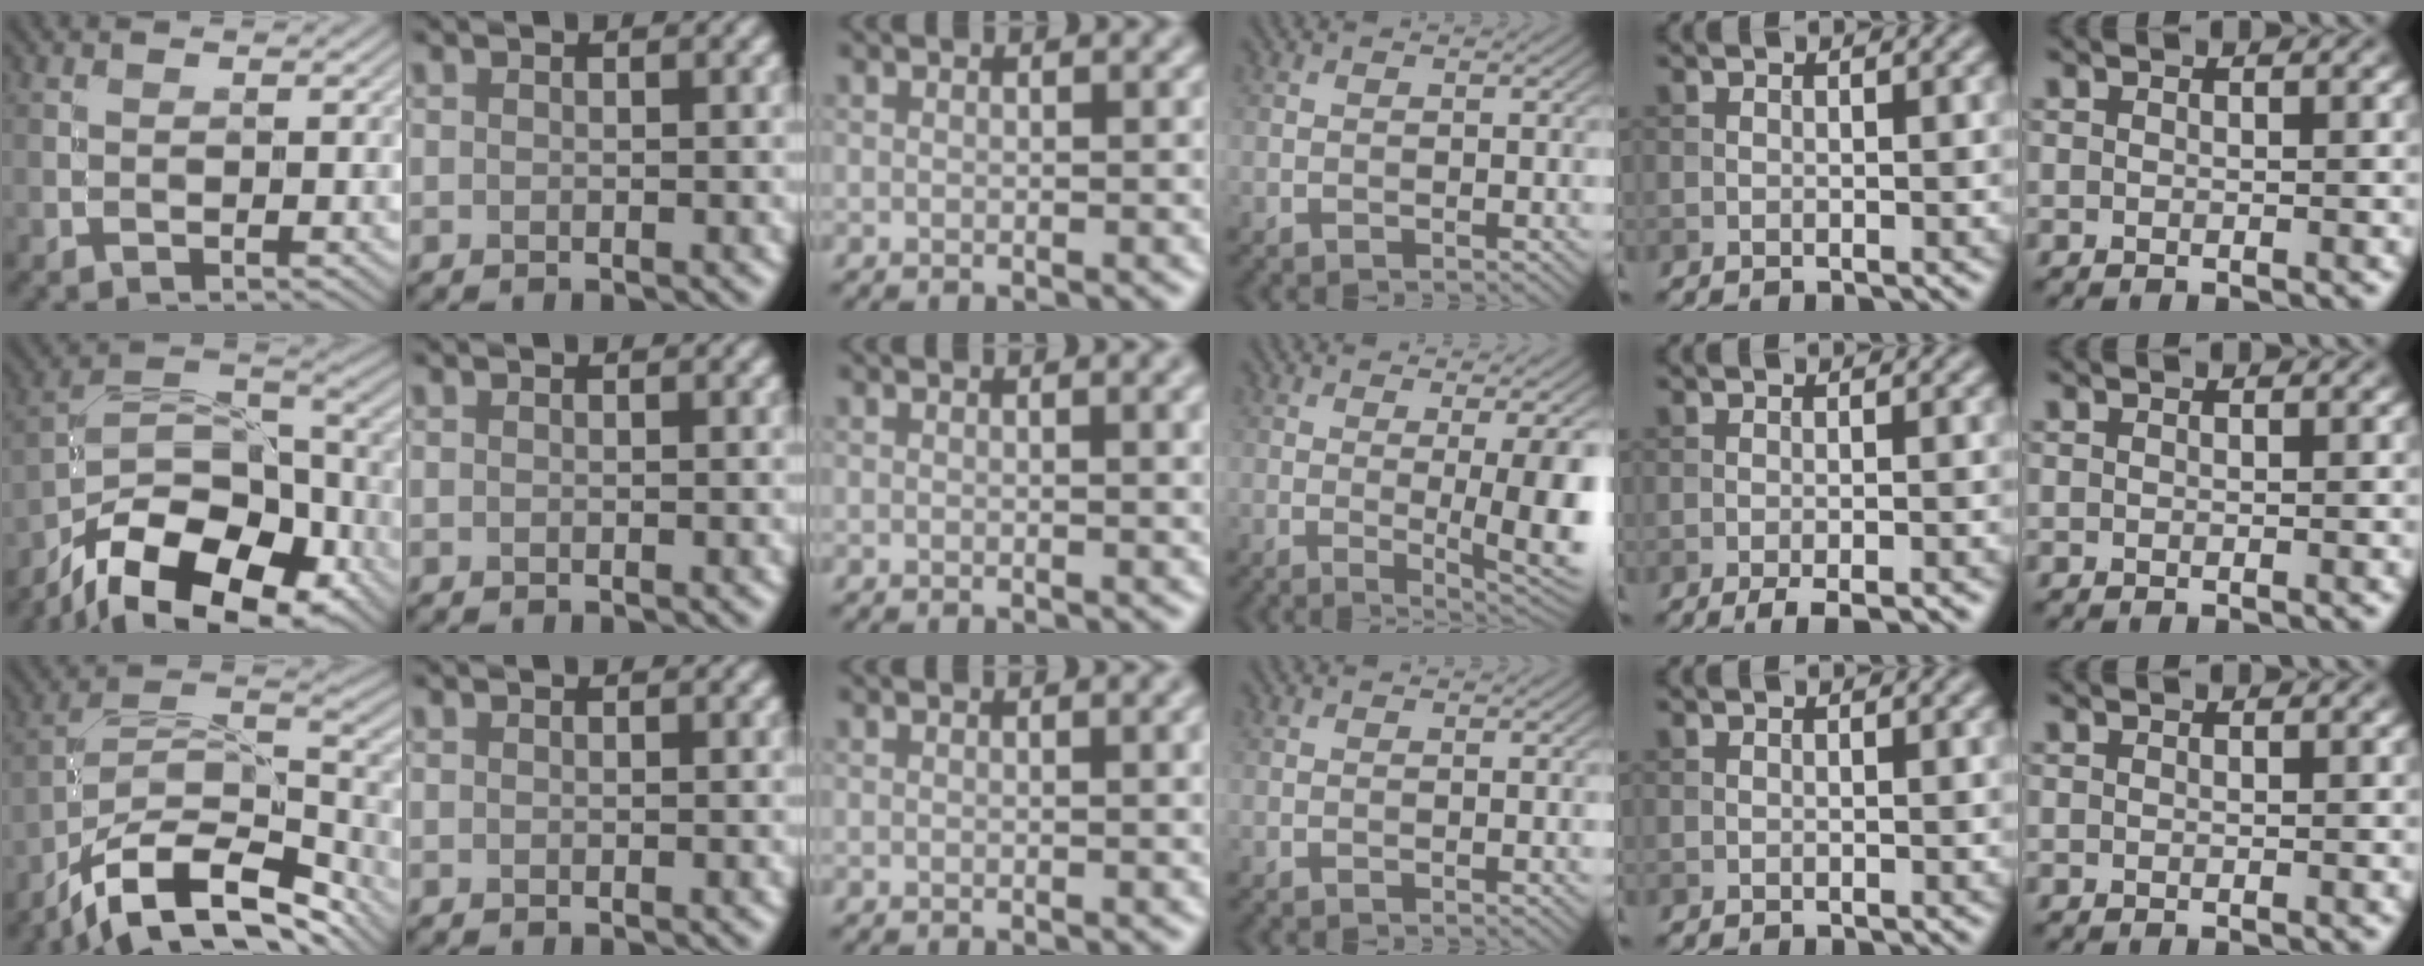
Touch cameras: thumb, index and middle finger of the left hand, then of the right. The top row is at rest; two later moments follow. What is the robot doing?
{"motion": "screw", "object": "medicine bottle"}